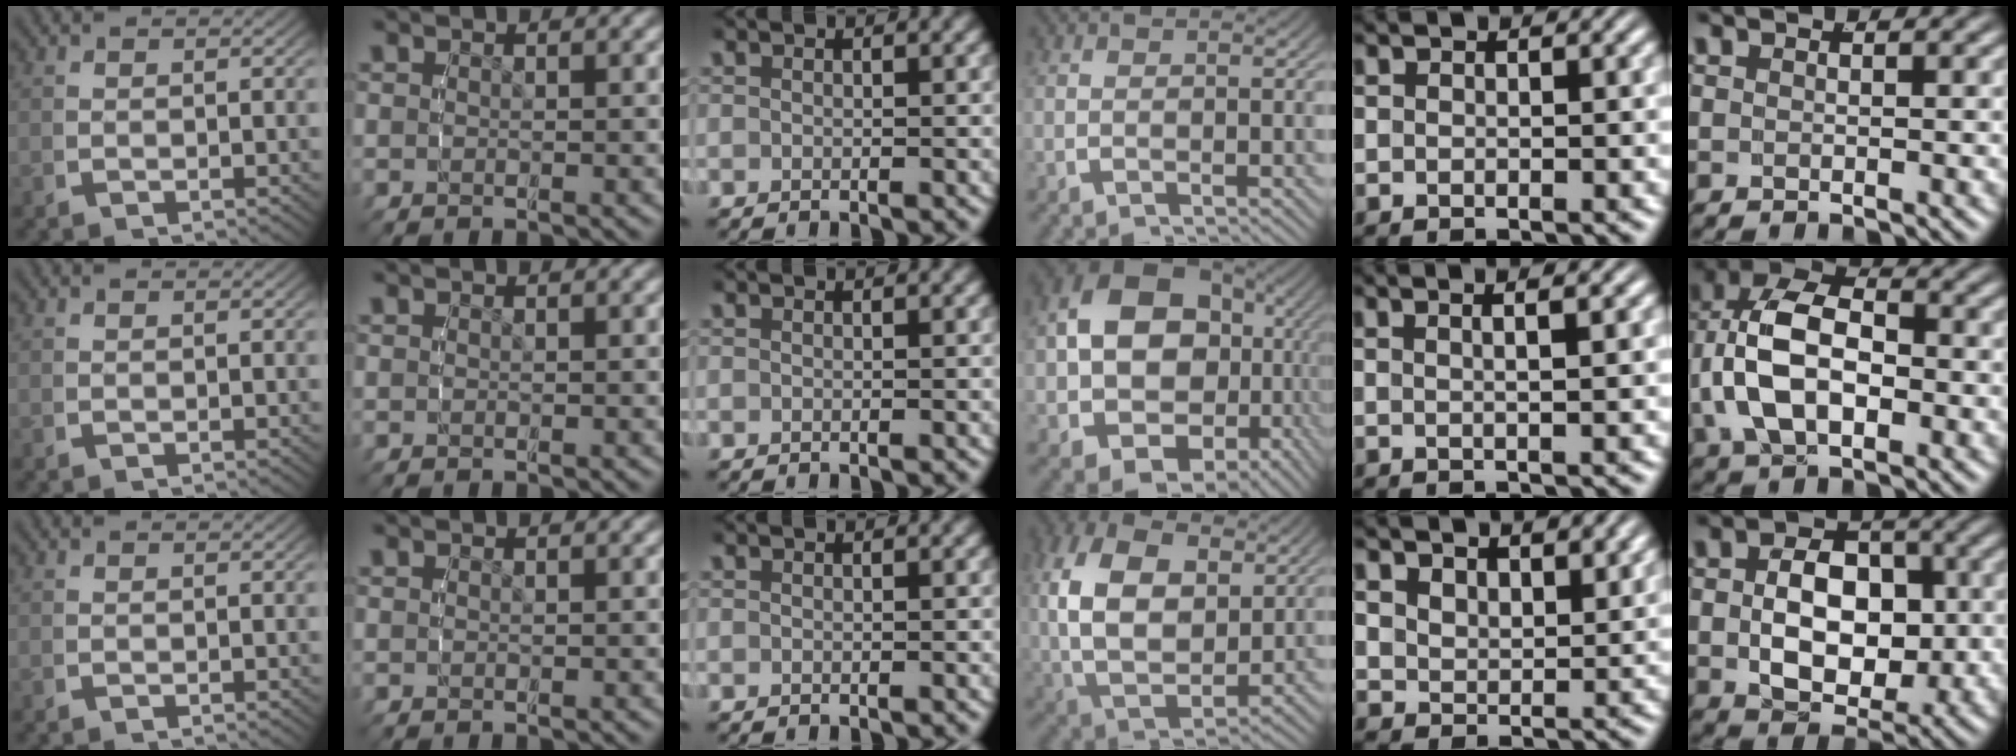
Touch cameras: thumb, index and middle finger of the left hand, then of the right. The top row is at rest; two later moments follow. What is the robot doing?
{"motion": "lift_and_place", "object": "cloth"}